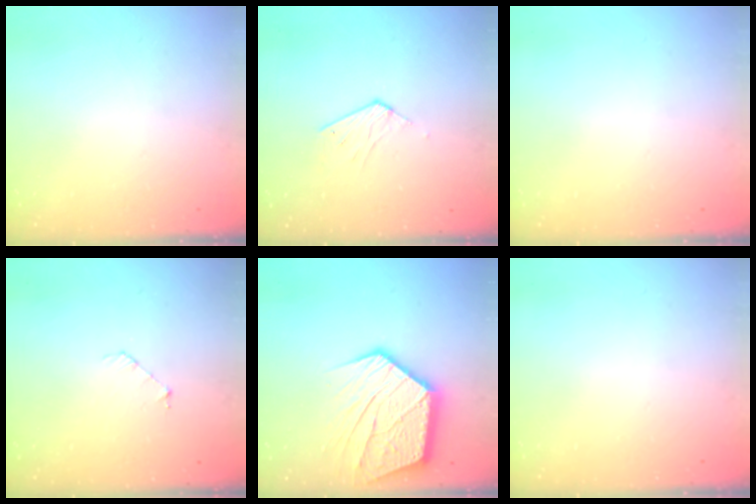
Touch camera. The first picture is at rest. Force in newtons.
{"total": 4.7, "press": 4.7, "slide": 0.4}
{"total": 0.0}
{"total": 4.1, "press": 4.1, "slide": 0.3}
{"total": 18.8, "press": 18.7, "slide": 1.8}
{"total": 0.0}